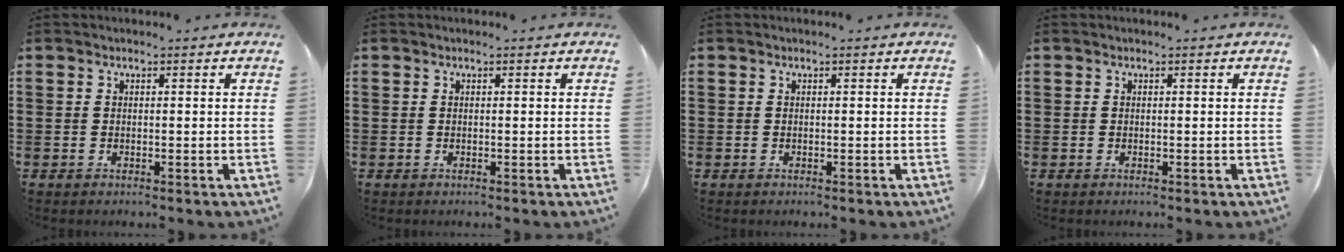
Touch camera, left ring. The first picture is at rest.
{"total": 0.0}
{"total": 0.0}
{"total": 0.0}